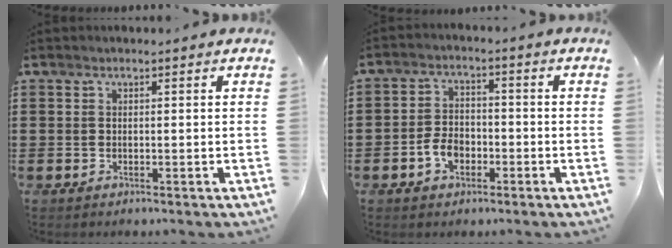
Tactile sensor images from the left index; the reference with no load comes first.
{"total": 4.5, "force": [-2.0, 2.9, 2.8], "torque": [-0.065, 0.002, -0.041]}